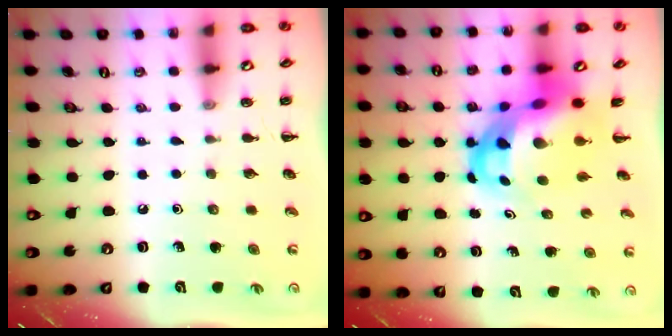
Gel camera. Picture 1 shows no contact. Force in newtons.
{"total": 10.0, "press": 9.7, "slide": 2.6}